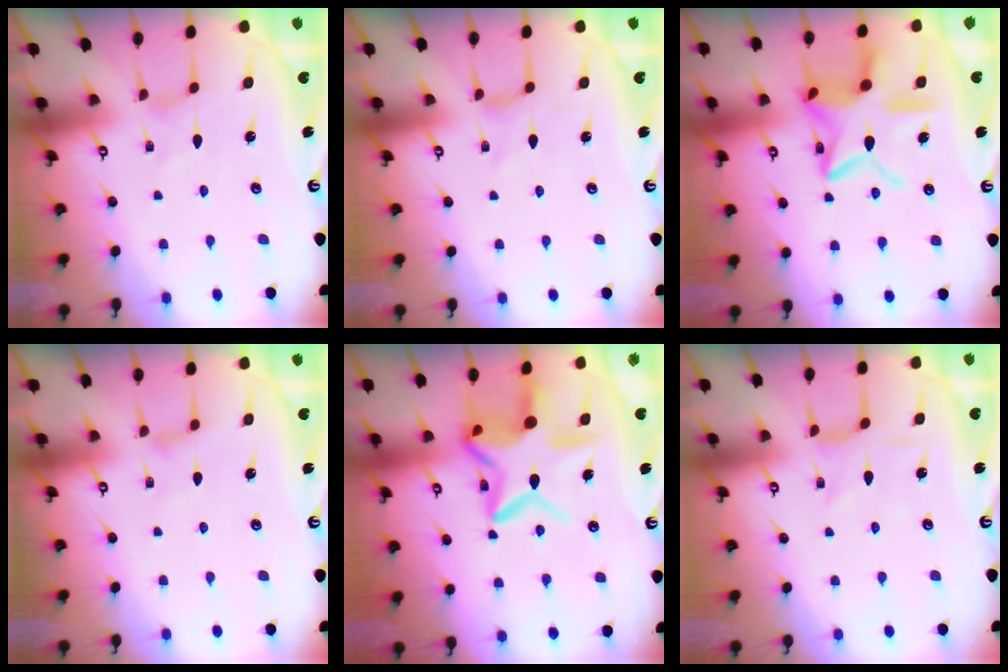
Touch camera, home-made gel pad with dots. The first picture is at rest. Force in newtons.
{"total": 0.0}
{"total": 15.0, "press": 15.0, "slide": 1.3}
{"total": 1.9, "press": 1.8, "slide": 0.5}
{"total": 16.0, "press": 16.0, "slide": 1.7}
{"total": 2.1, "press": 2.1, "slide": 0.5}